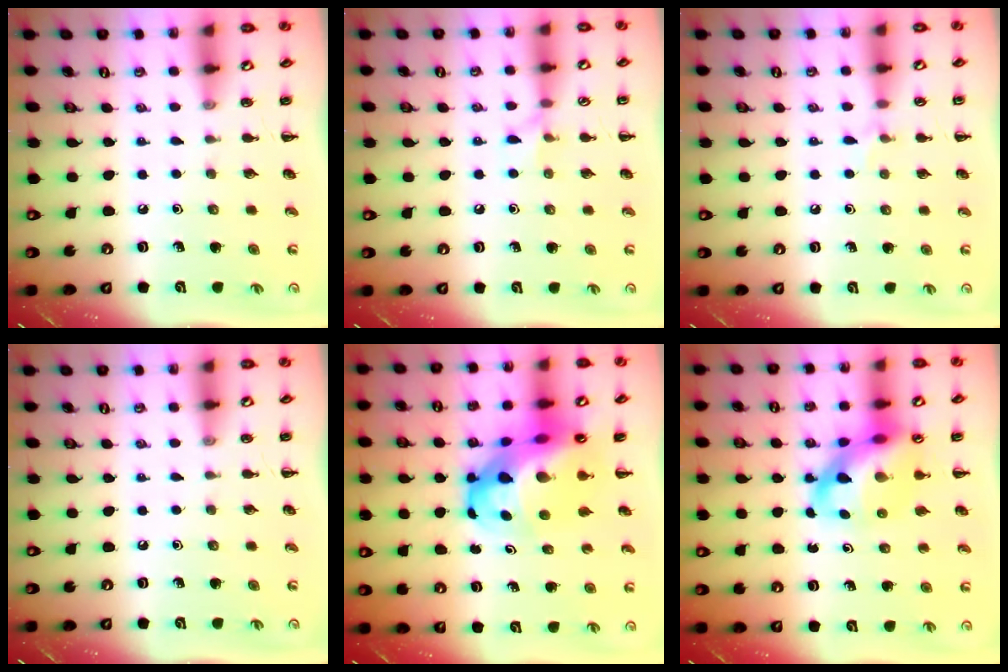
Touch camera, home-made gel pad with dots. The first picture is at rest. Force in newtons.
{"total": 5.4, "press": 5.2, "slide": 1.6}
{"total": 4.8, "press": 4.5, "slide": 1.7}
{"total": 0.0}
{"total": 17.0, "press": 16.4, "slide": 4.5}
{"total": 12.2, "press": 11.7, "slide": 3.2}